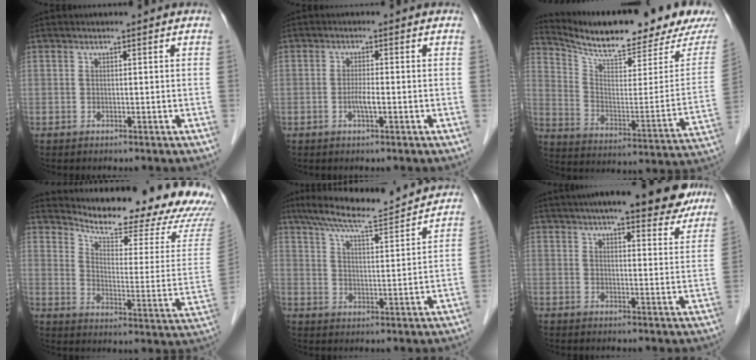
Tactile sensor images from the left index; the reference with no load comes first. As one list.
[{"total": 2.1, "force": [-0.7, 0.2, 2.0], "torque": [-0.040, 0.000, -0.013]}, {"total": 19.0, "force": [16.8, 1.6, 8.8], "torque": [-0.148, -0.048, 0.251]}, {"total": 22.1, "force": [20.3, 3.9, 7.6], "torque": [-0.108, -0.071, 0.251]}, {"total": 14.3, "force": [12.9, 0.6, 6.1], "torque": [-0.107, 0.011, 0.193]}, {"total": 18.1, "force": [14.9, 4.0, 9.5], "torque": [-0.126, 0.021, 0.184]}]